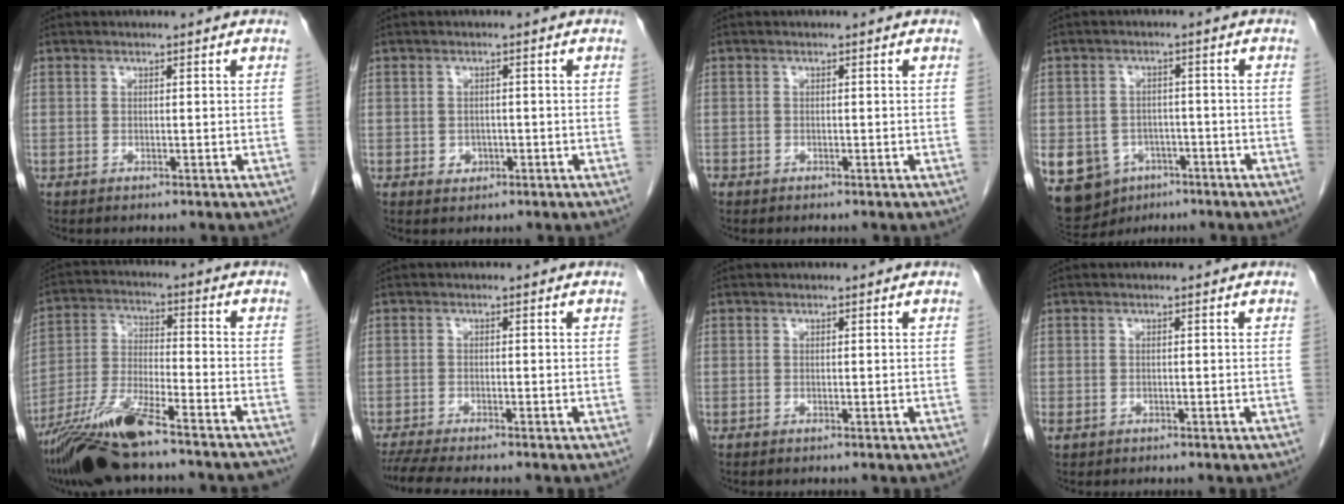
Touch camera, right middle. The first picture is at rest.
{"total": 1.8, "force": [-0.6, 1.5, 0.7], "torque": [-0.011, 0.005, -0.002]}
{"total": 0.7, "force": [-0.5, 0.5, 0.1], "torque": [-0.009, 0.002, -0.011]}
{"total": 15.7, "force": [-7.1, 12.6, 6.2], "torque": [-0.169, 0.003, -0.095]}
{"total": 17.2, "force": [-13.8, 1.9, 10.0], "torque": [-0.184, -0.014, -0.243]}
{"total": 5.7, "force": [-4.9, 0.1, 2.8], "torque": [-0.046, -0.016, -0.083]}
{"total": 0.0}
{"total": 0.7, "force": [-0.4, 0.6, 0.2], "torque": [-0.009, 0.003, -0.005]}